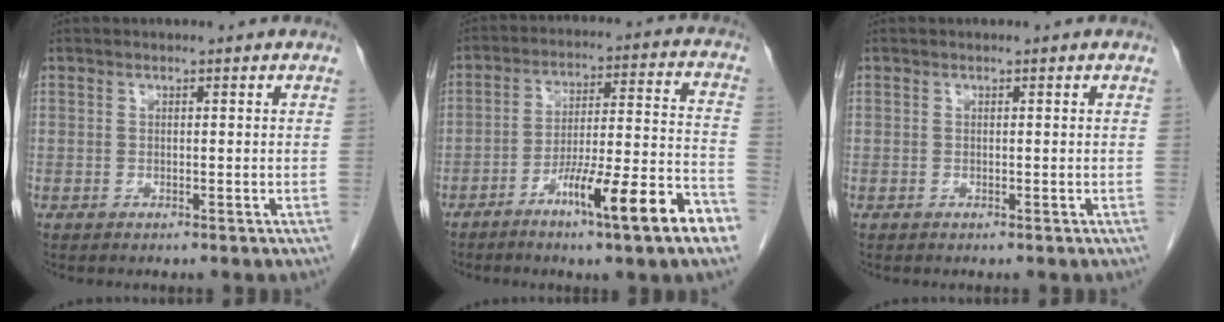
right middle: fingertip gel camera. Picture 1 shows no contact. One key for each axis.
{"total": 14.9, "fx": -8.2, "fy": 0.0, "fz": 12.4, "tx": -0.187, "ty": -0.003, "tz": -0.127}
{"total": 0.0}